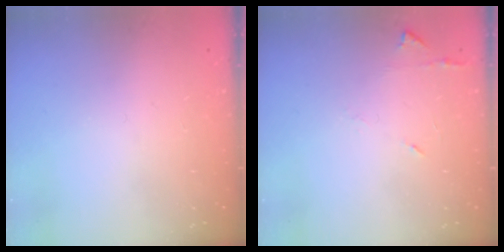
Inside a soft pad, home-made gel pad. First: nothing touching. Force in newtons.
{"total": 5.8, "press": 5.8, "slide": 0.7}